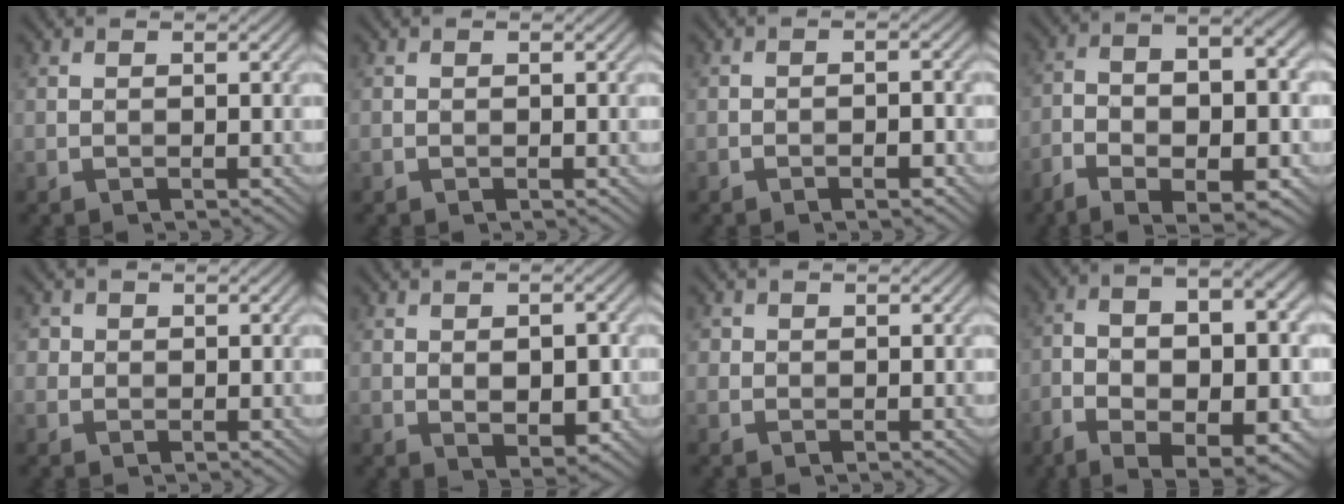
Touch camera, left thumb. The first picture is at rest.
{"total": 0.0}
{"total": 2.5, "force": [-1.5, 0.5, 2.0], "torque": [-0.032, 0.011, -0.026]}
{"total": 13.0, "force": [-5.4, 5.6, 10.4], "torque": [-0.187, -0.017, -0.084]}
{"total": 1.4, "force": [0.3, 1.3, 0.3], "torque": [-0.002, -0.001, 0.000]}
{"total": 5.1, "force": [-0.5, 2.8, 4.3], "torque": [-0.068, -0.009, -0.001]}
{"total": 0.9, "force": [0.2, 0.8, 0.2], "torque": [-0.001, -0.001, 0.001]}
{"total": 15.2, "force": [-4.9, 7.3, 12.4], "torque": [-0.216, -0.018, -0.064]}